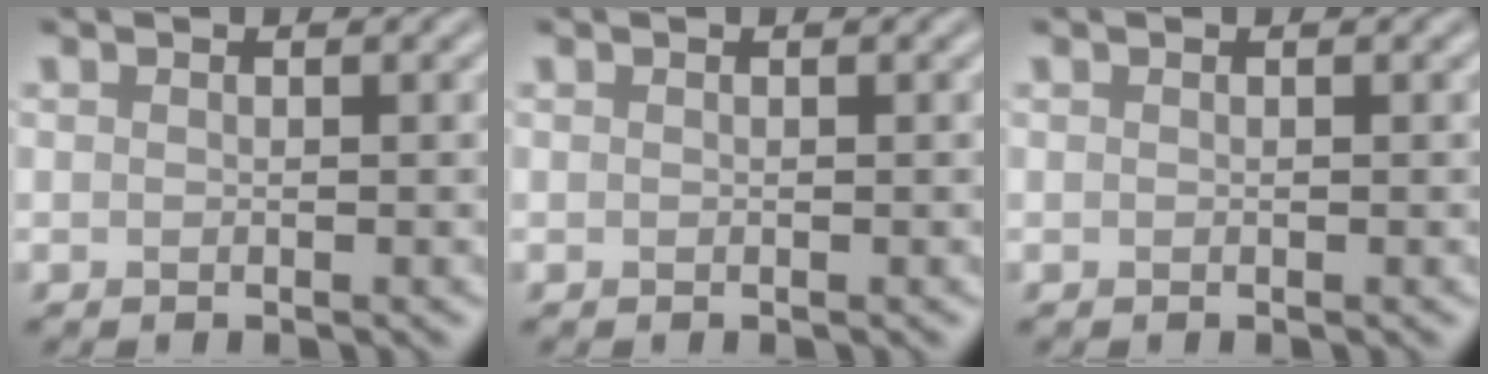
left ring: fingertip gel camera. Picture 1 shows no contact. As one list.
[{"total": 0.0}, {"total": 0.0}]